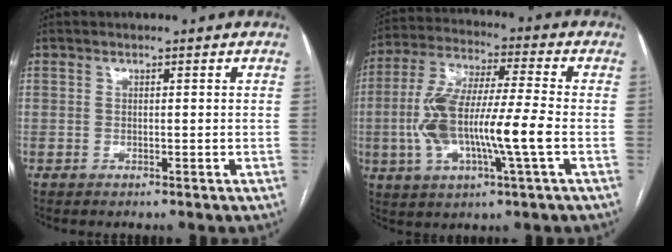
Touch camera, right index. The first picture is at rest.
{"total": 14.7, "force": [-2.6, 1.8, 14.3], "torque": [-0.296, 0.010, -0.048]}